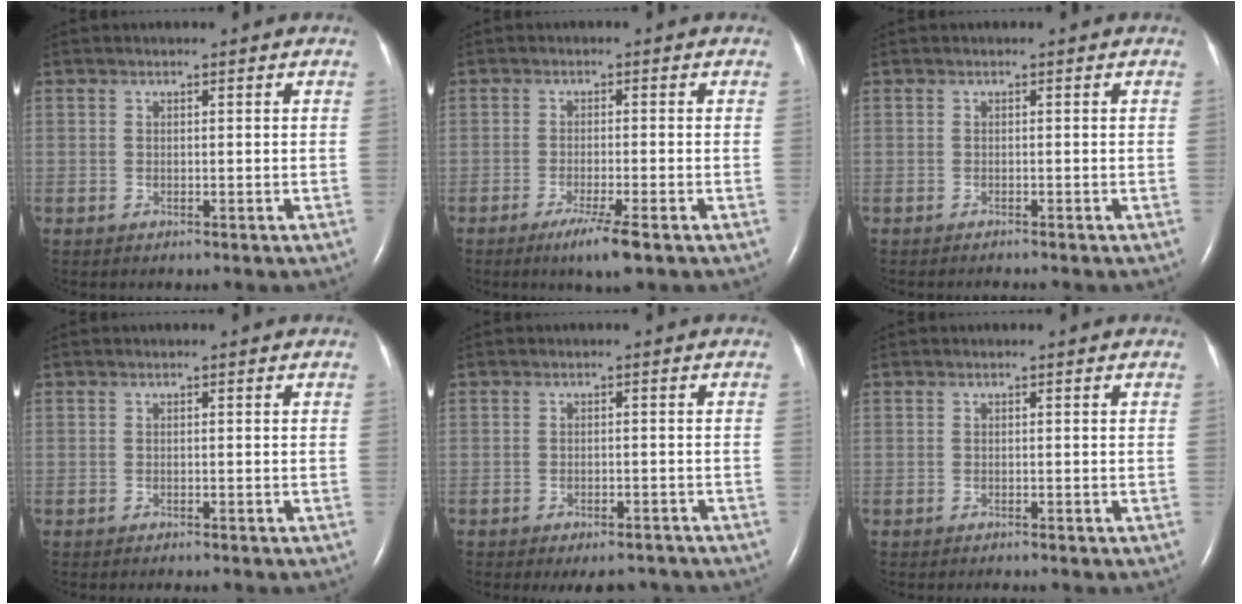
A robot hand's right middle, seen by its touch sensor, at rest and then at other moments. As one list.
[{"total": 4.9, "force": [-2.9, -0.4, 3.9], "torque": [-0.072, -0.018, -0.050]}, {"total": 1.5, "force": [-1.2, -0.4, 0.7], "torque": [-0.008, 0.000, -0.014]}, {"total": 2.5, "force": [-2.2, 0.0, 1.3], "torque": [-0.019, -0.003, -0.022]}, {"total": 6.1, "force": [-5.4, 1.8, 2.3], "torque": [-0.019, -0.005, -0.062]}, {"total": 1.5, "force": [-1.2, -0.2, 0.8], "torque": [-0.010, 0.000, -0.011]}]